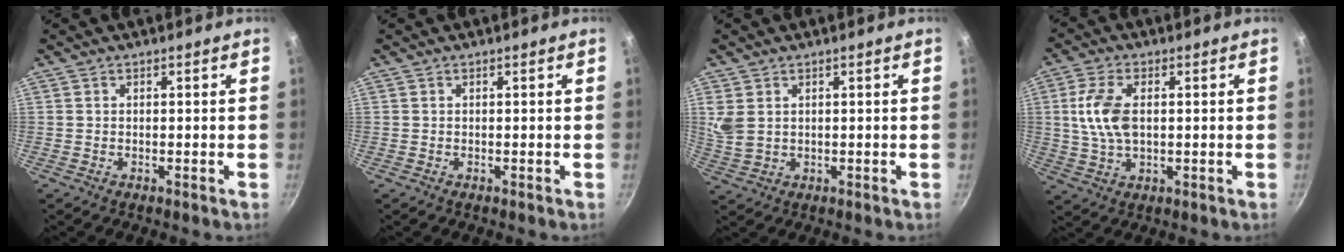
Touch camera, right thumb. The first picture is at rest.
{"total": 0.0}
{"total": 4.4, "force": [1.5, 3.0, 2.8], "torque": [-0.051, -0.008, 0.037]}
{"total": 9.0, "force": [1.1, 5.1, 7.4], "torque": [-0.147, 0.005, 0.020]}